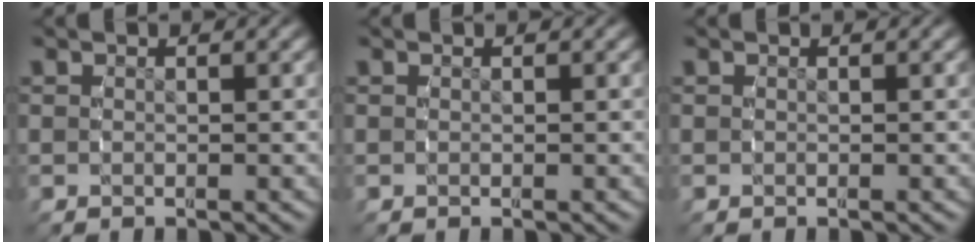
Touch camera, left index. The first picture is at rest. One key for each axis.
{"total": 0.0}
{"total": 0.0}